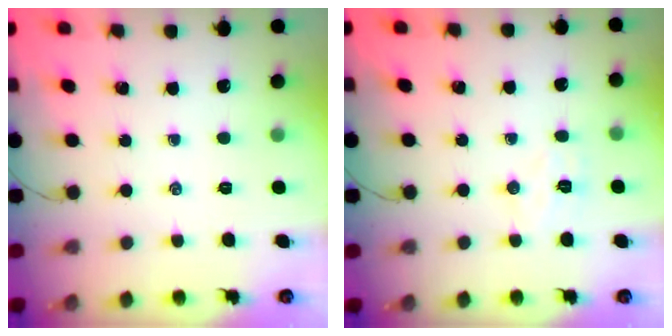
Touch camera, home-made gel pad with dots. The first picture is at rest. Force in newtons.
{"total": 5.8, "press": 5.7, "slide": 1.1}